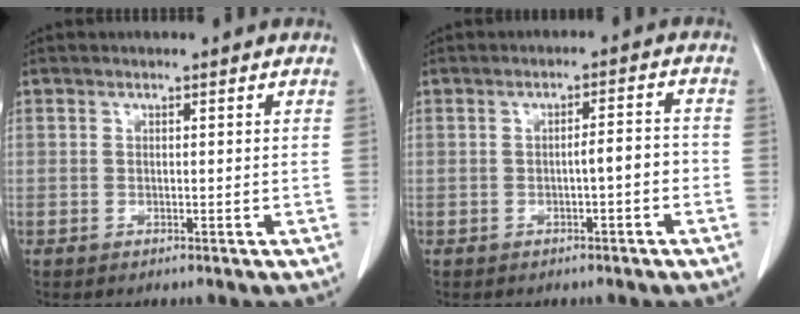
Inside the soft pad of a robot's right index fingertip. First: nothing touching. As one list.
[{"total": 3.1, "force": [-0.8, 0.5, 3.0], "torque": [-0.039, 0.011, -0.012]}]